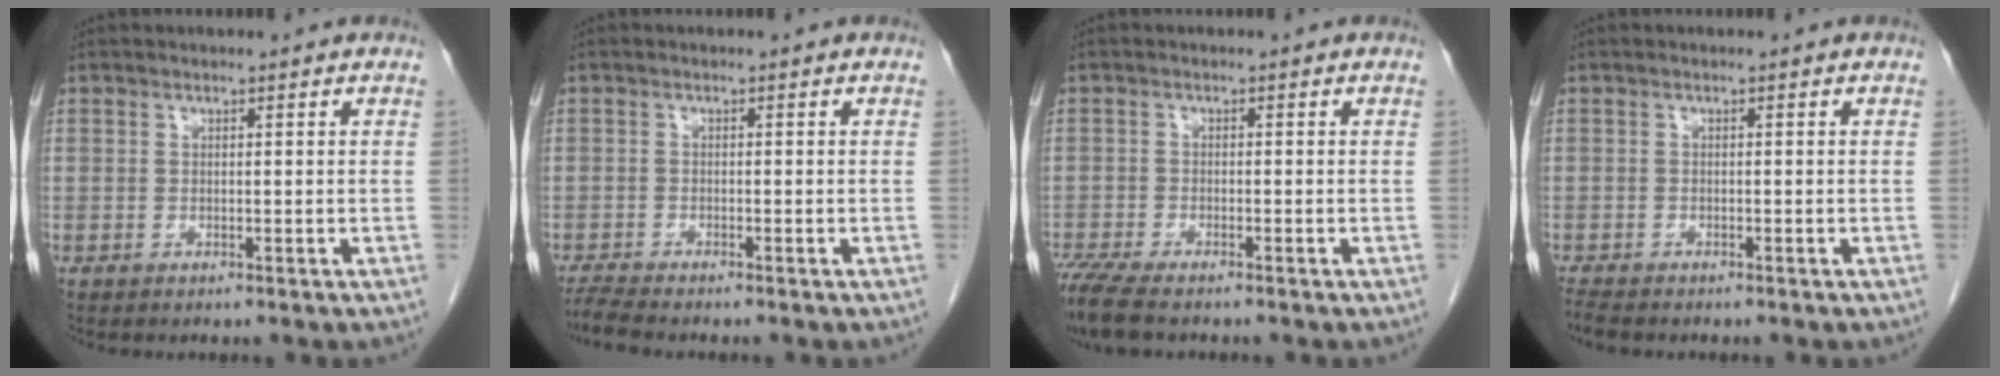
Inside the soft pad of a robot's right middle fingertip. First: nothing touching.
{"total": 2.9, "force": [-2.7, -0.5, 1.0], "torque": [-0.028, -0.015, -0.051]}
{"total": 6.5, "force": [-5.3, 1.2, 3.6], "torque": [-0.072, -0.018, -0.094]}
{"total": 2.2, "force": [-2.0, 0.5, 0.9], "torque": [-0.024, -0.007, -0.032]}